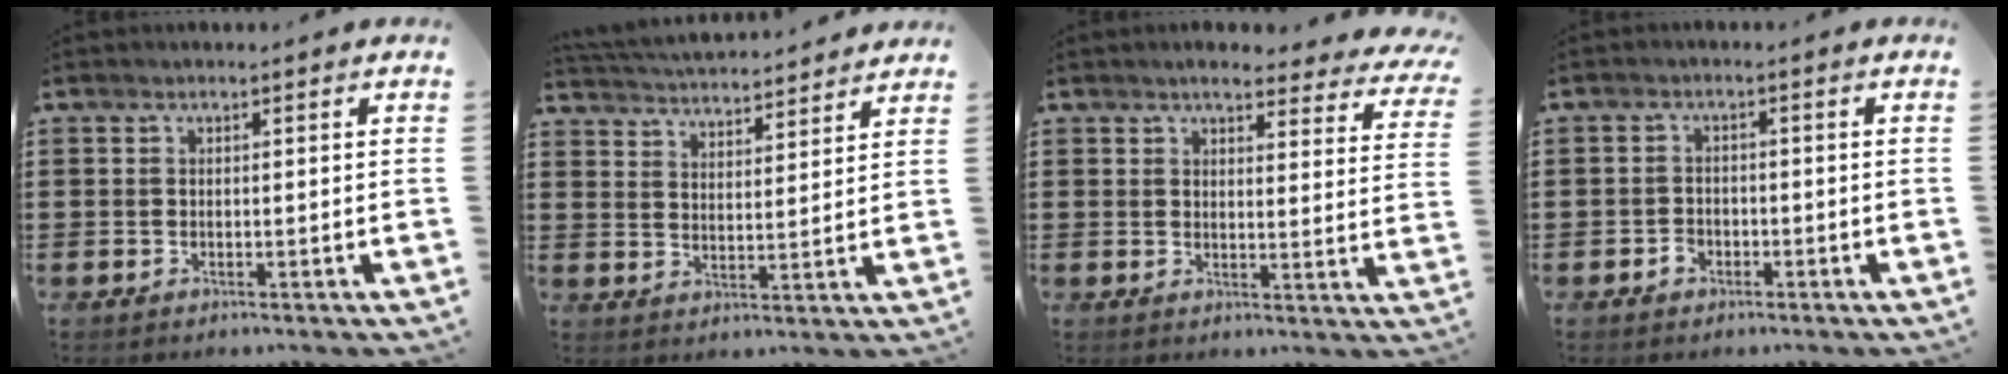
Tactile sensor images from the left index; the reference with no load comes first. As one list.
[{"total": 3.9, "force": [3.9, 0.0, 0.0], "torque": [-0.021, -0.026, 0.064]}, {"total": 4.4, "force": [4.0, 0.4, 1.8], "torque": [-0.042, -0.015, 0.068]}, {"total": 1.7, "force": [-1.1, 1.3, 0.5], "torque": [-0.014, 0.000, -0.023]}]